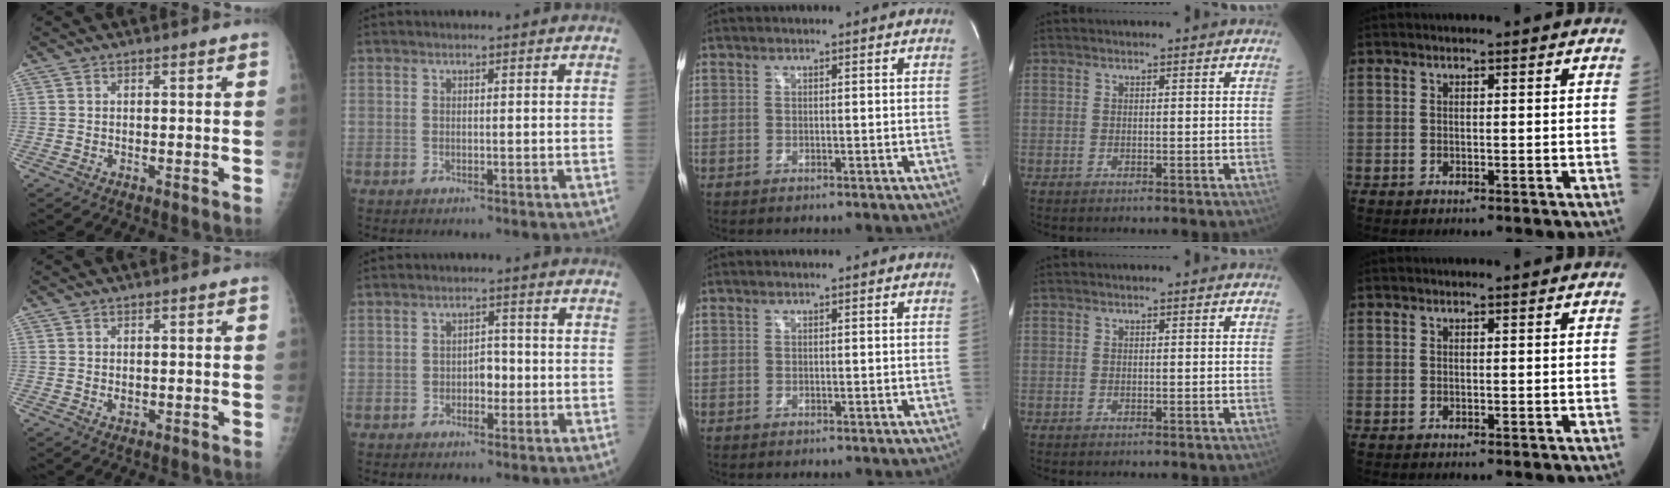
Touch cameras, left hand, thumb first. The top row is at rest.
{"thumb": {"total": 1.0, "force": [0.1, 0.8, 0.6], "torque": [-0.006, -0.001, 0.004]}, "index": {"total": 2.6, "force": [-0.7, 1.6, 2.0], "torque": [-0.026, 0.007, -0.013]}}